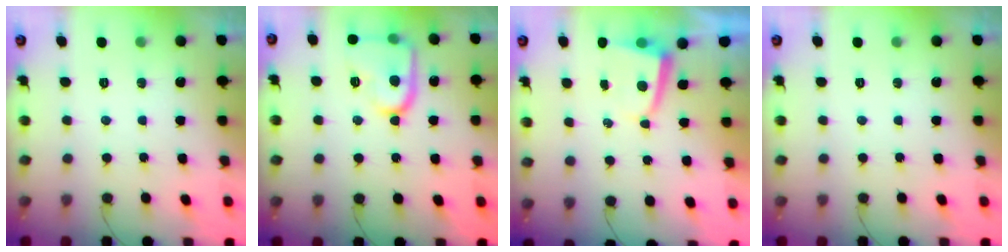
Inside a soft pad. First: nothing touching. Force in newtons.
{"total": 14.4, "press": 14.3, "slide": 1.3}
{"total": 2.0, "press": 2.0, "slide": 0.3}
{"total": 0.0}